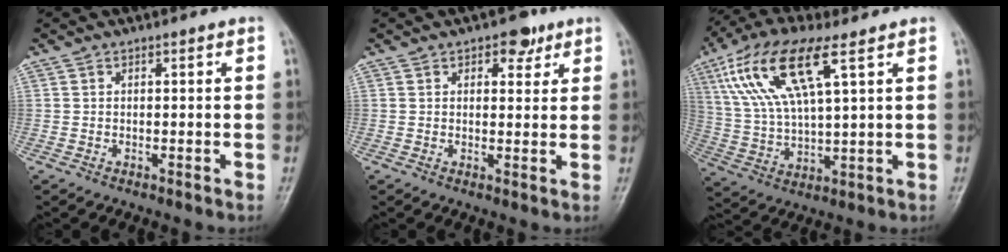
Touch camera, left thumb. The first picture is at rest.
{"total": 4.3, "force": [2.4, 2.6, 2.4], "torque": [-0.009, -0.008, 0.029]}
{"total": 15.6, "force": [7.0, 5.0, 13.0], "torque": [-0.270, -0.005, 0.137]}